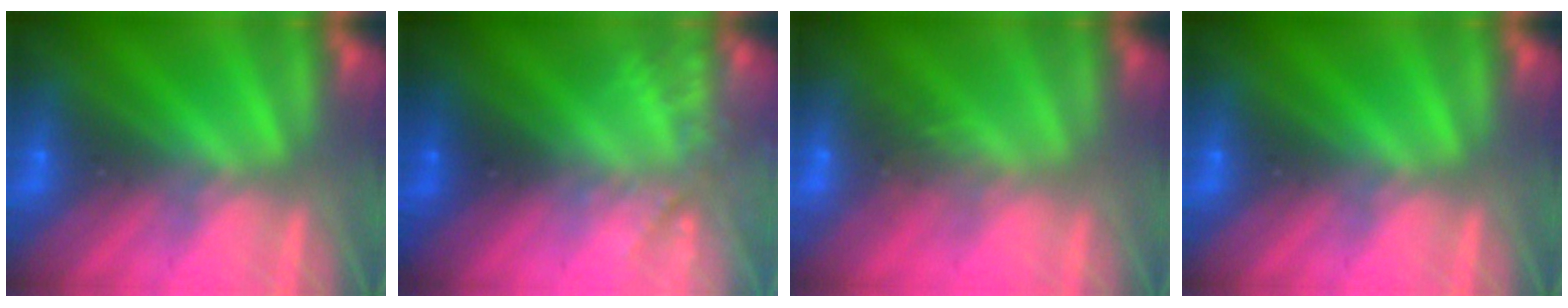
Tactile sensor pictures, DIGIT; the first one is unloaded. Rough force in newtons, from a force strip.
{"total": 2.0}
{"total": 2.7}
{"total": 0.0}